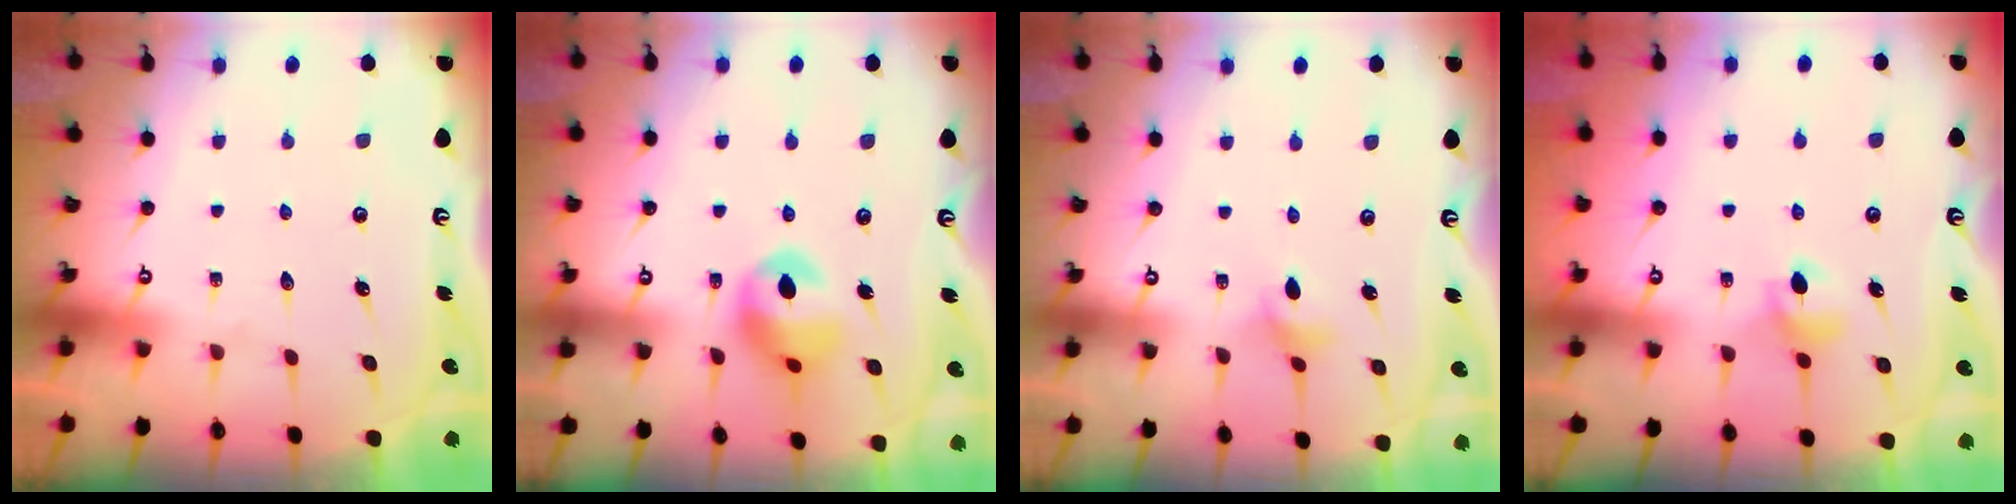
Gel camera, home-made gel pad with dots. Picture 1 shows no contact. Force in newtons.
{"total": 13.1, "press": 12.3, "slide": 4.4}
{"total": 2.8, "press": 2.8, "slide": 0.4}
{"total": 5.9, "press": 5.8, "slide": 0.6}